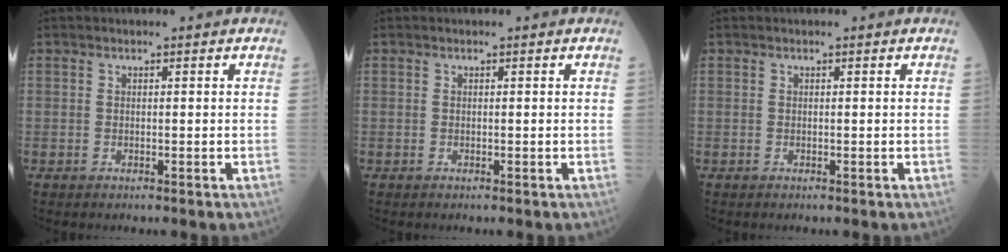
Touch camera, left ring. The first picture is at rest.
{"total": 0.0}
{"total": 0.0}